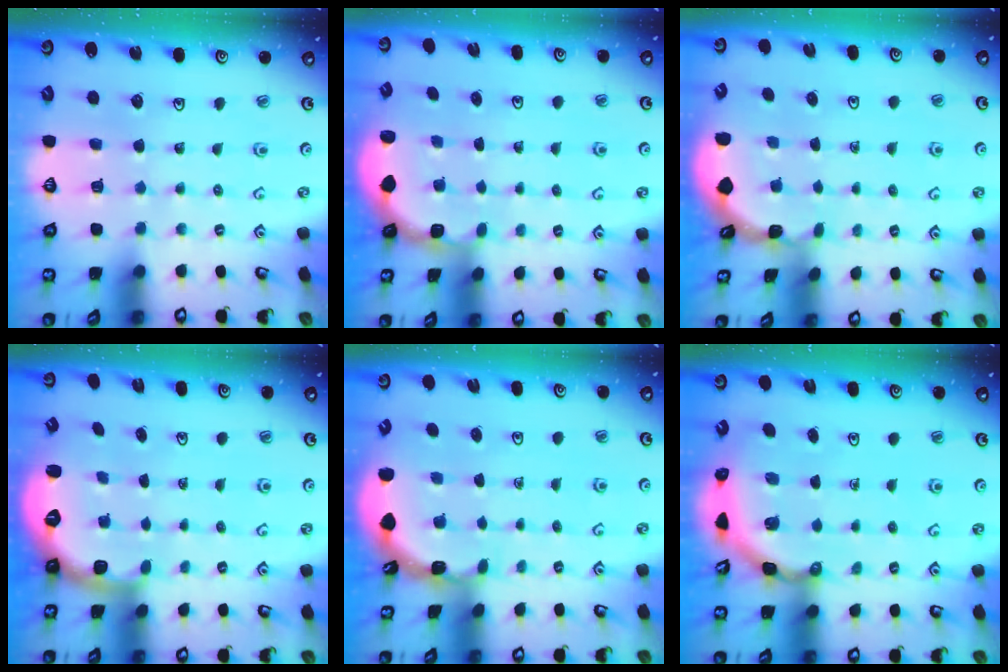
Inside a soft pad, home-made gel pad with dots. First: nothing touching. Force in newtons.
{"total": 1.8, "press": 1.7, "slide": 0.7}
{"total": 0.7, "press": 0.7, "slide": 0.1}
{"total": 2.7, "press": 1.7, "slide": 2.1}
{"total": 1.9, "press": 1.9, "slide": 0.1}
{"total": 4.0, "press": 3.9, "slide": 0.9}